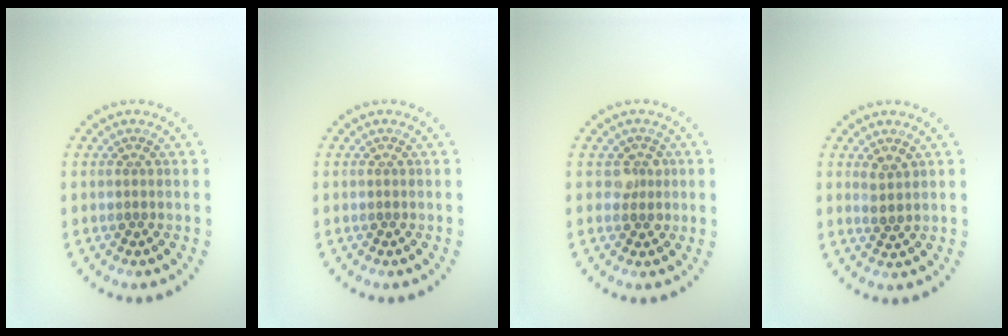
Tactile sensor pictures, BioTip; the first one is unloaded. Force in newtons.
{"total": 0.0}
{"total": 1.7, "press": 1.4, "slide": 0.9}
{"total": 1.6, "press": 1.2, "slide": 1.0}